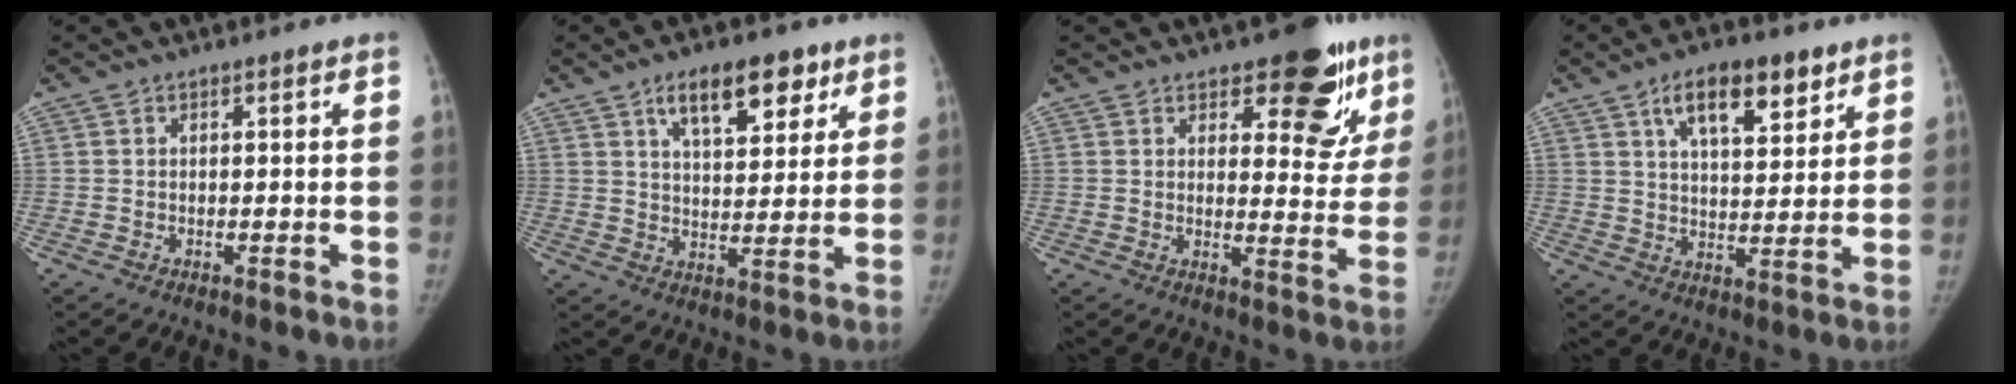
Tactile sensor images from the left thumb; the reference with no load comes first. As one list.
[{"total": 11.2, "force": [6.5, 5.2, 7.6], "torque": [-0.089, -0.025, 0.105]}, {"total": 12.7, "force": [7.6, 5.8, 8.3], "torque": [-0.046, -0.042, 0.099]}, {"total": 11.6, "force": [6.7, 5.0, 8.1], "torque": [-0.102, -0.027, 0.109]}]